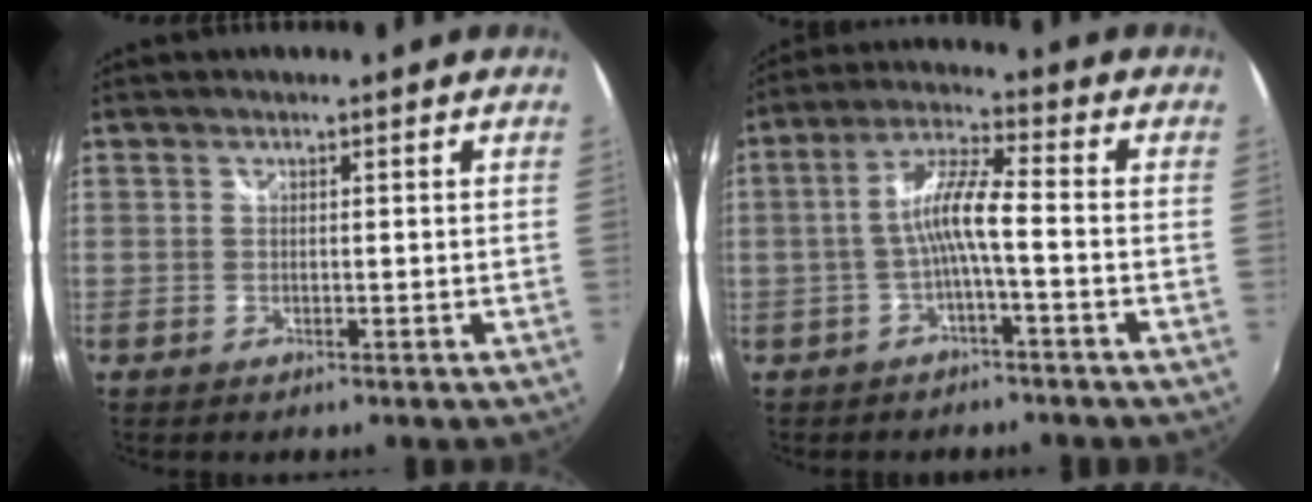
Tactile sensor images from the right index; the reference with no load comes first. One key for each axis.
{"total": 6.8, "fx": -2.2, "fy": 0.4, "fz": 6.4, "tx": -0.141, "ty": 0.013, "tz": -0.039}